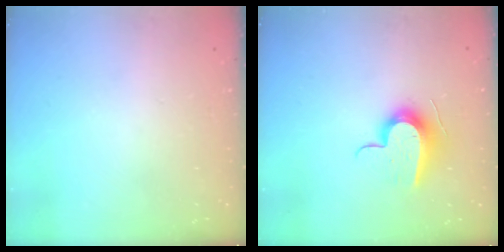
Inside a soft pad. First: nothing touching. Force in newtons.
{"total": 12.4, "press": 12.4, "slide": 0.4}